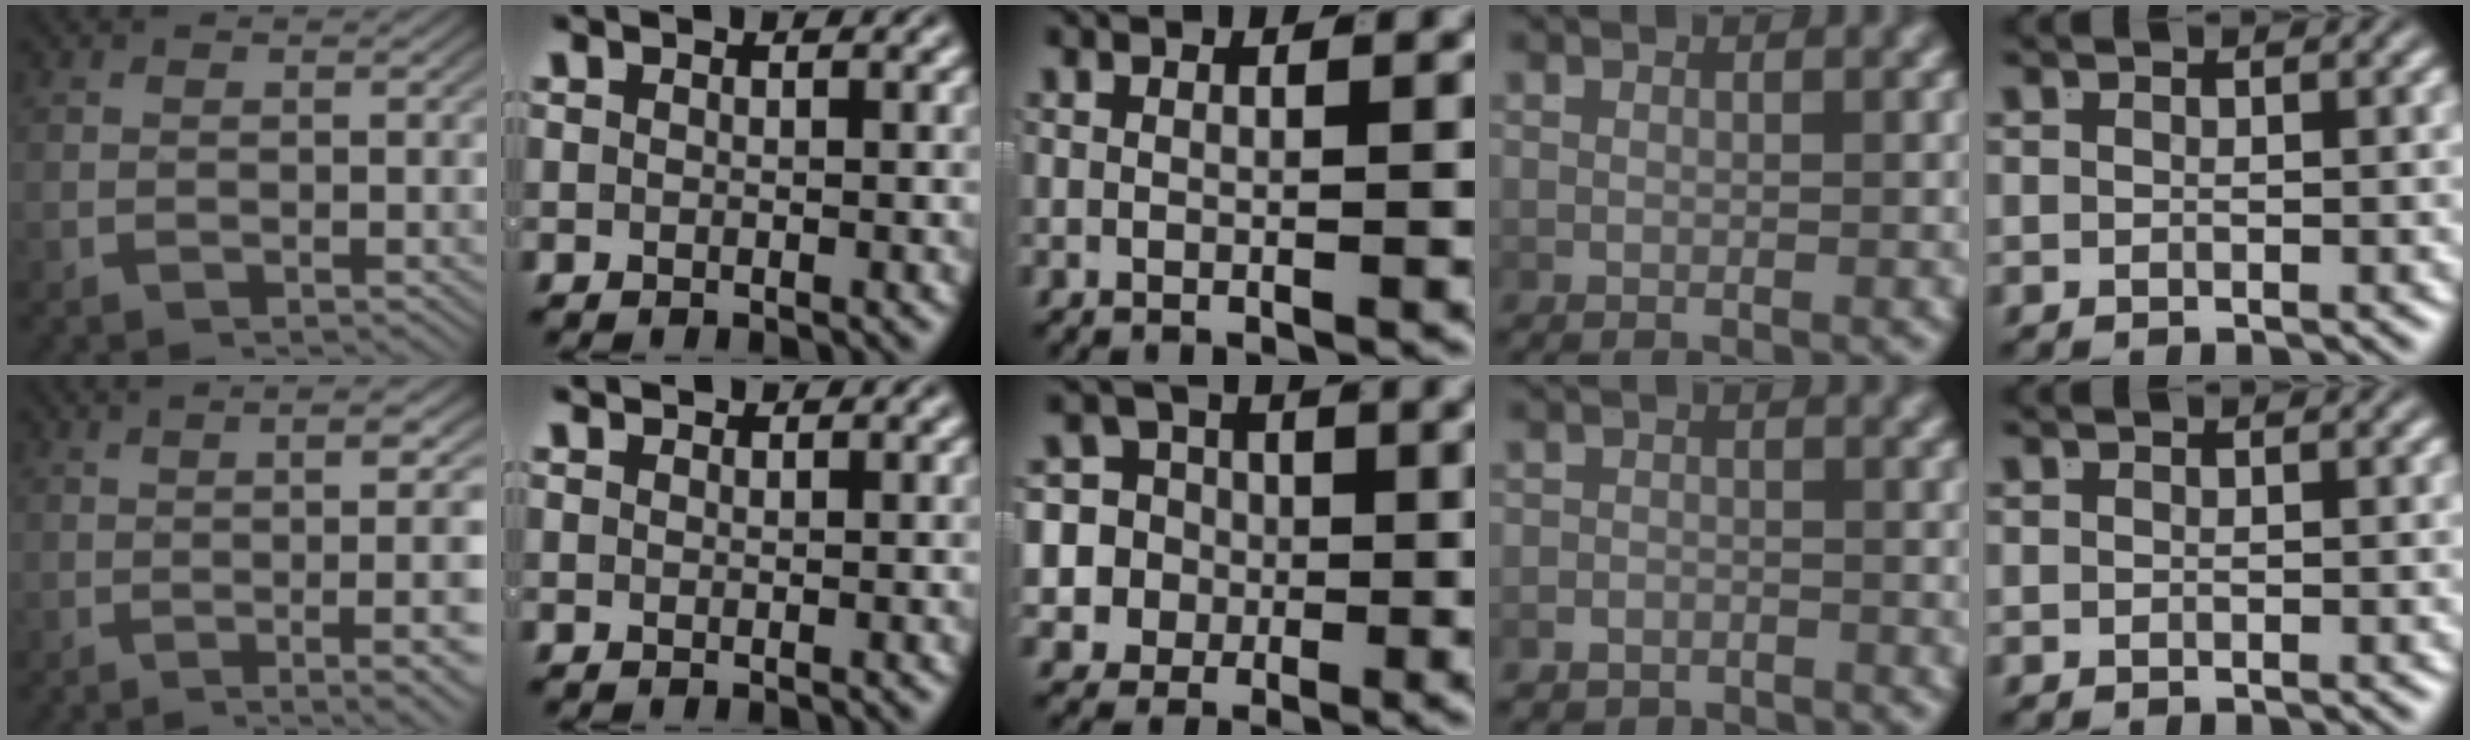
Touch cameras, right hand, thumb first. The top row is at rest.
{"thumb": {"total": 8.4, "force": [-0.3, 2.5, 8.0], "torque": [-0.103, 0.009, -0.005]}, "index": {"total": 1.2, "force": [1.1, -0.6, -0.1], "torque": [0.013, 0.001, 0.022]}, "middle": {"total": 12.9, "force": [-2.7, 12.3, 3.1], "torque": [-0.115, -0.051, -0.052]}, "ring": {"total": 3.0, "force": [-2.8, 1.0, -0.3], "torque": [0.012, -0.010, -0.047]}}